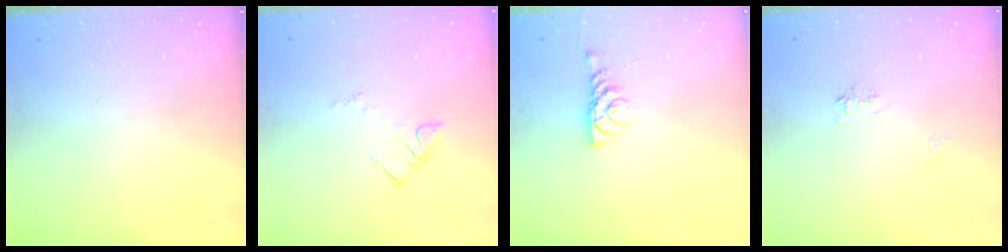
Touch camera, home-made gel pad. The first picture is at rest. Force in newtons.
{"total": 4.5, "press": 4.5, "slide": 0.4}
{"total": 6.1, "press": 6.1, "slide": 0.4}
{"total": 5.5, "press": 5.5, "slide": 0.7}